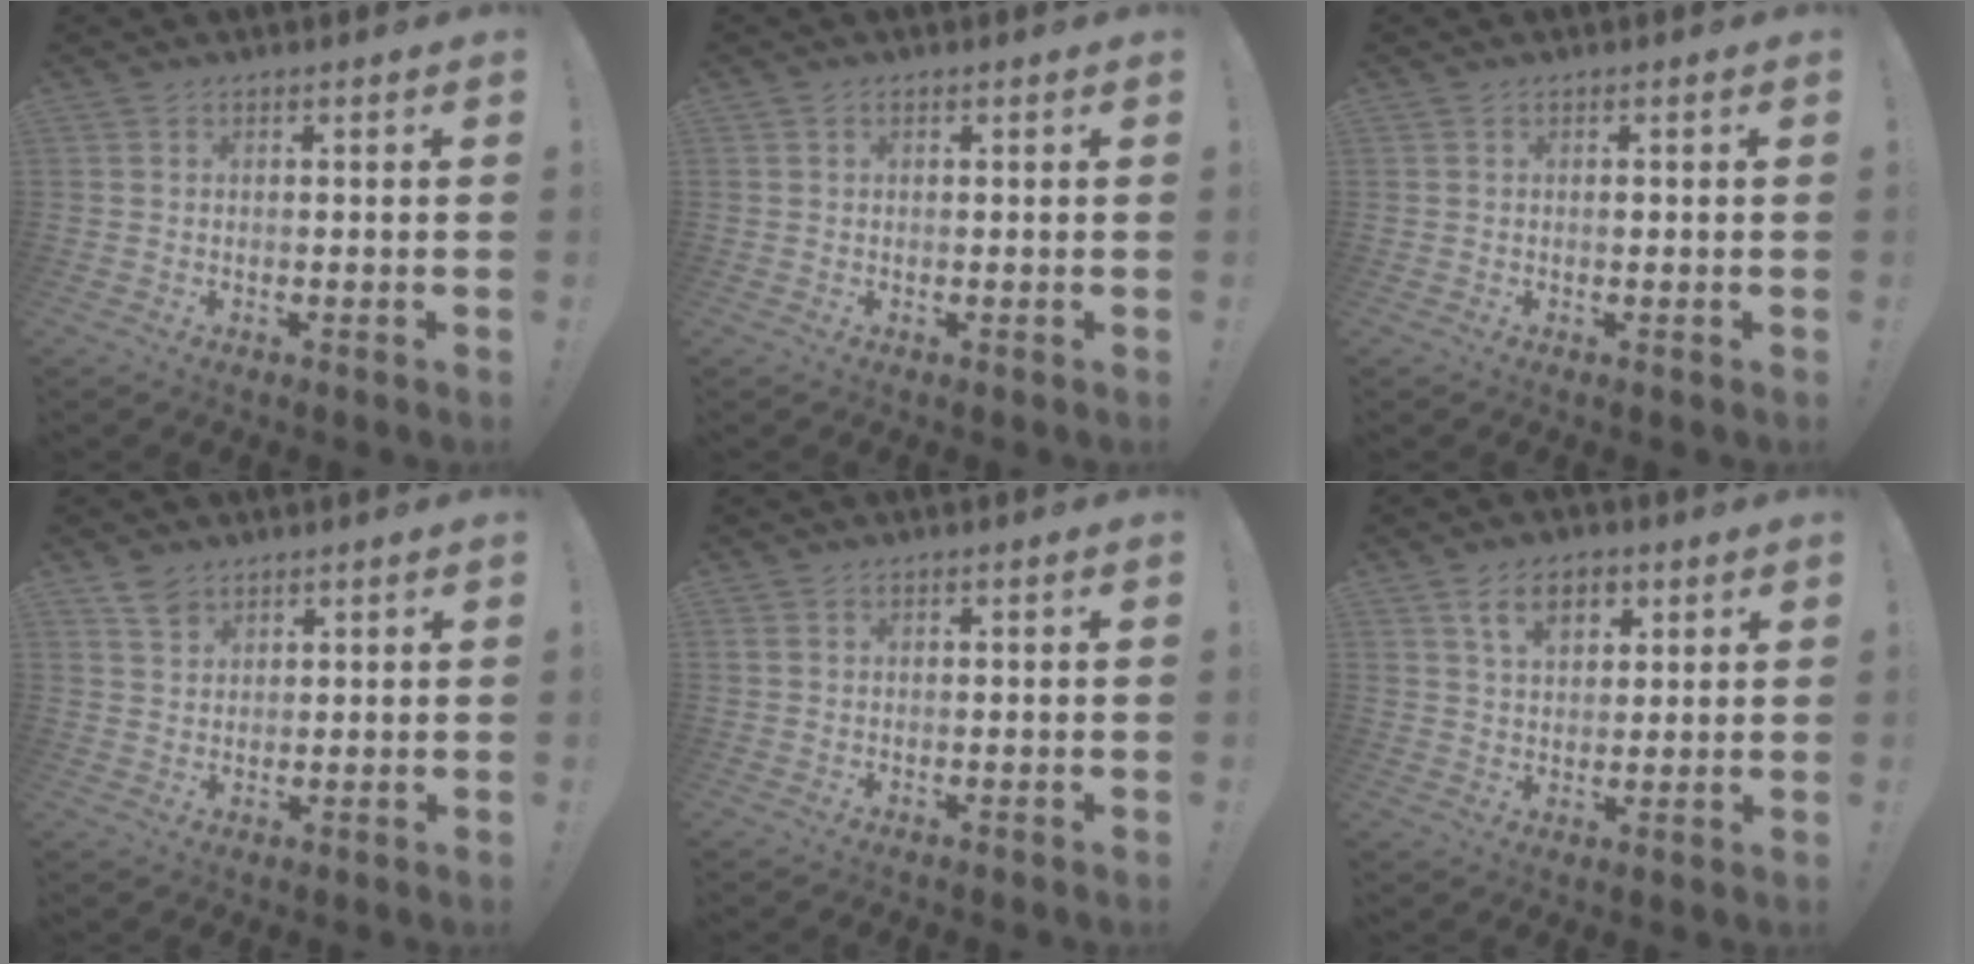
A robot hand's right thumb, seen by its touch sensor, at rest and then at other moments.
{"total": 0.6, "force": [0.2, 0.5, 0.2], "torque": [-0.010, 0.004, 0.004]}
{"total": 0.0}
{"total": 4.4, "force": [3.3, 2.6, 1.1], "torque": [-0.015, -0.017, 0.063]}
{"total": 0.8, "force": [0.3, 0.5, 0.4], "torque": [-0.011, 0.004, 0.007]}
{"total": 9.1, "force": [4.5, 5.8, 5.5], "torque": [-0.086, -0.001, 0.084]}